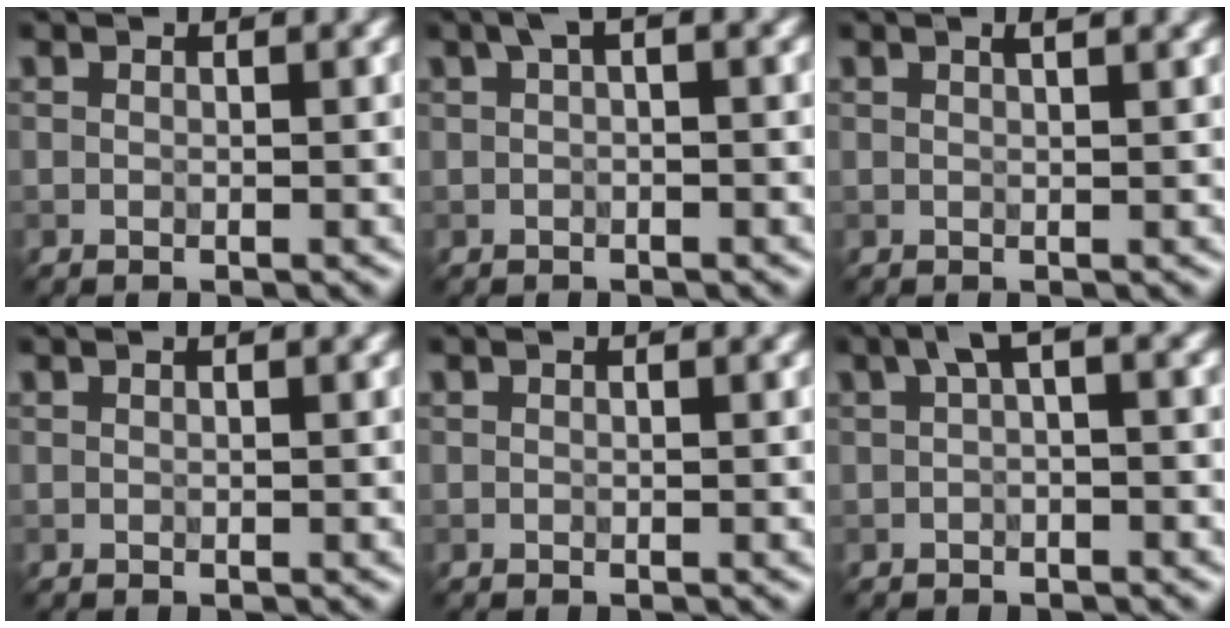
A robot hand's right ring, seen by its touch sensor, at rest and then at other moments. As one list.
[{"total": 1.5, "force": [0.4, 0.4, 1.4], "torque": [-0.024, 0.009, 0.007]}, {"total": 1.9, "force": [1.1, 0.7, 1.4], "torque": [-0.009, 0.007, 0.002]}, {"total": 0.6, "force": [0.4, 0.2, 0.4], "torque": [-0.006, 0.003, 0.001]}, {"total": 0.0}, {"total": 2.1, "force": [0.5, 0.5, 2.0], "torque": [-0.032, 0.012, 0.006]}]